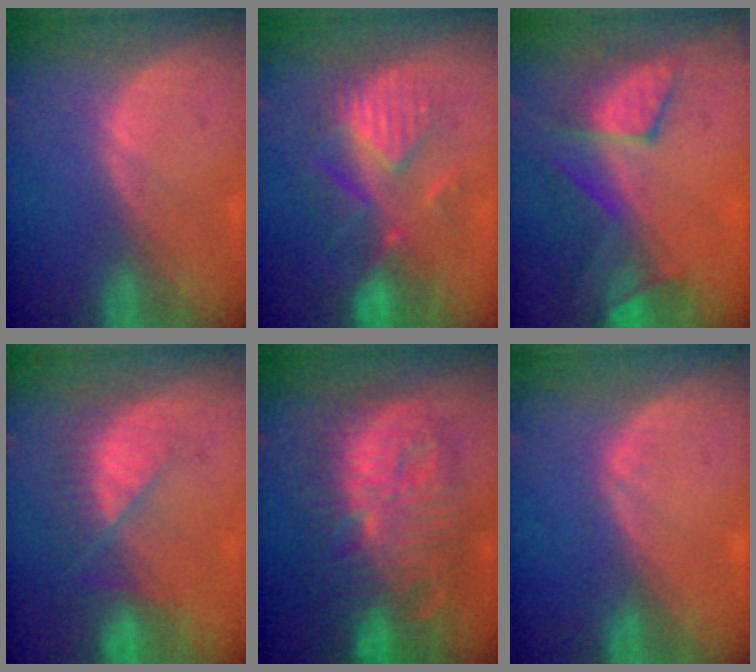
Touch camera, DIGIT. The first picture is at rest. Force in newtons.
{"total": 8.4, "press": 8.3, "slide": 1.3}
{"total": 8.1, "press": 7.9, "slide": 1.8}
{"total": 7.6, "press": 6.7, "slide": 3.6}
{"total": 13.7, "press": 13.6, "slide": 1.2}
{"total": 0.7, "press": 0.6, "slide": 0.2}